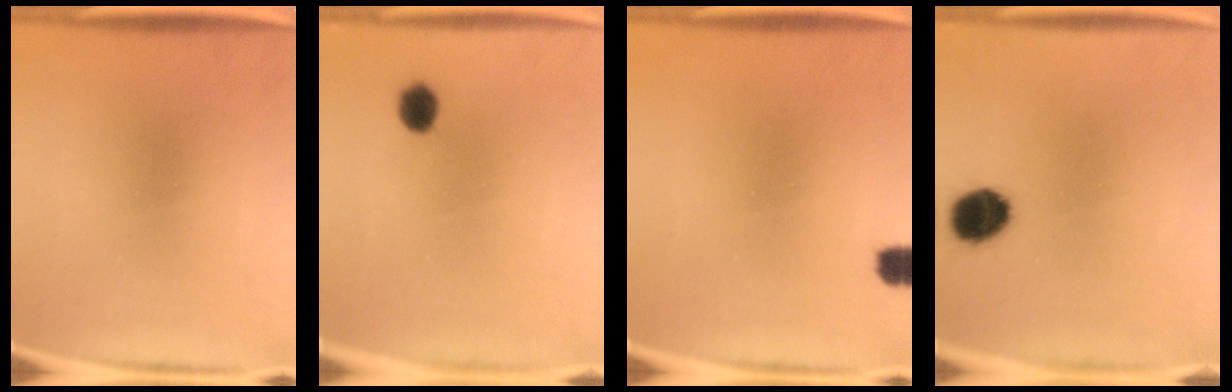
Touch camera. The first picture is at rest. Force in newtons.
{"total": 4.4}
{"total": 2.2}
{"total": 9.1}